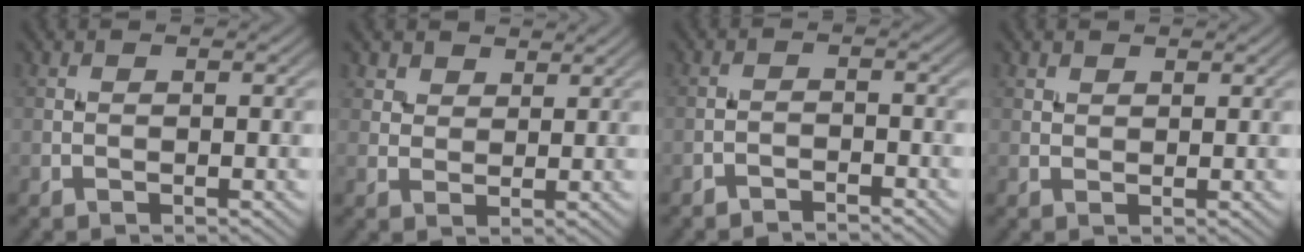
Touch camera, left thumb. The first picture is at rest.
{"total": 3.5, "force": [2.5, 2.2, 1.1], "torque": [-0.035, -0.006, 0.058]}
{"total": 1.8, "force": [-1.7, 0.3, 0.5], "torque": [-0.006, 0.004, -0.035]}
{"total": 1.3, "force": [1.0, 0.7, 0.3], "torque": [-0.007, 0.001, 0.023]}